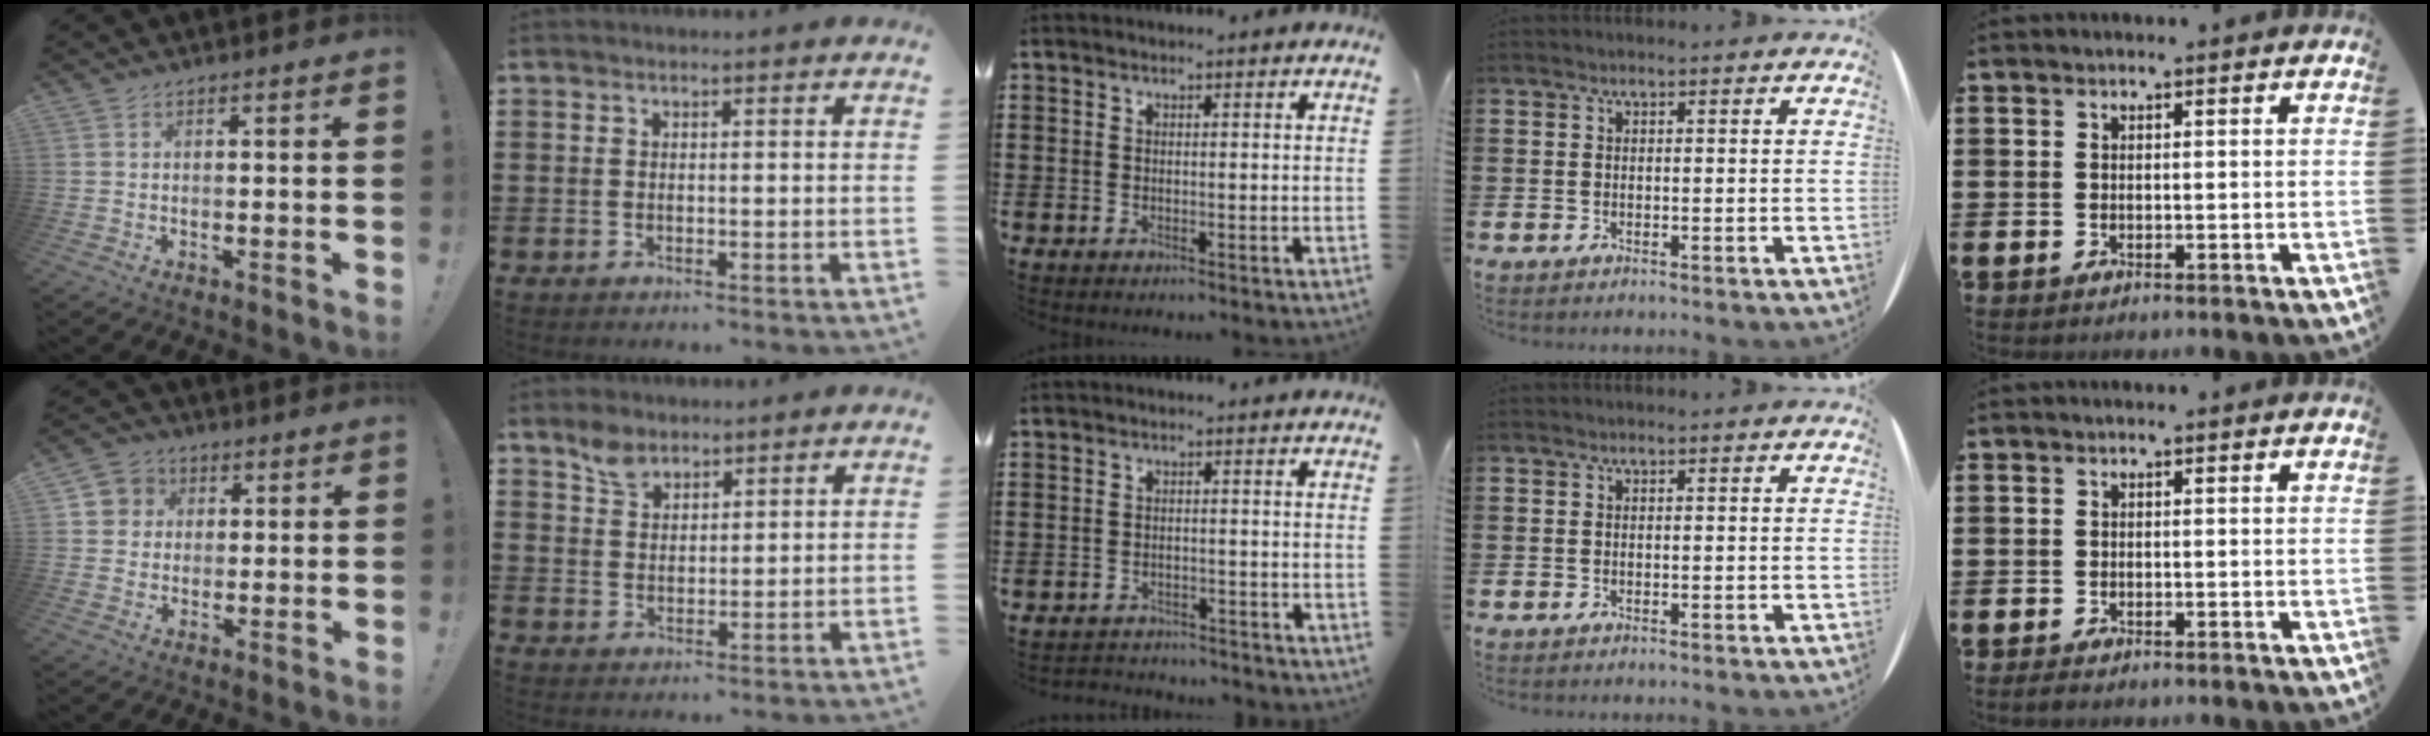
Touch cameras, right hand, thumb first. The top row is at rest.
{"thumb": {"total": 6.1, "force": [1.1, 5.8, 1.2], "torque": [-0.013, 0.000, 0.022]}, "index": {"total": 3.9, "force": [3.0, 2.1, 1.3], "torque": [-0.028, 0.001, 0.056]}, "middle": {"total": 2.1, "force": [-2.1, 0.2, 0.0], "torque": [-0.008, -0.001, -0.044]}, "little": {"total": 0.6, "force": [-0.4, 0.2, 0.4], "torque": [-0.009, 0.000, -0.009]}}